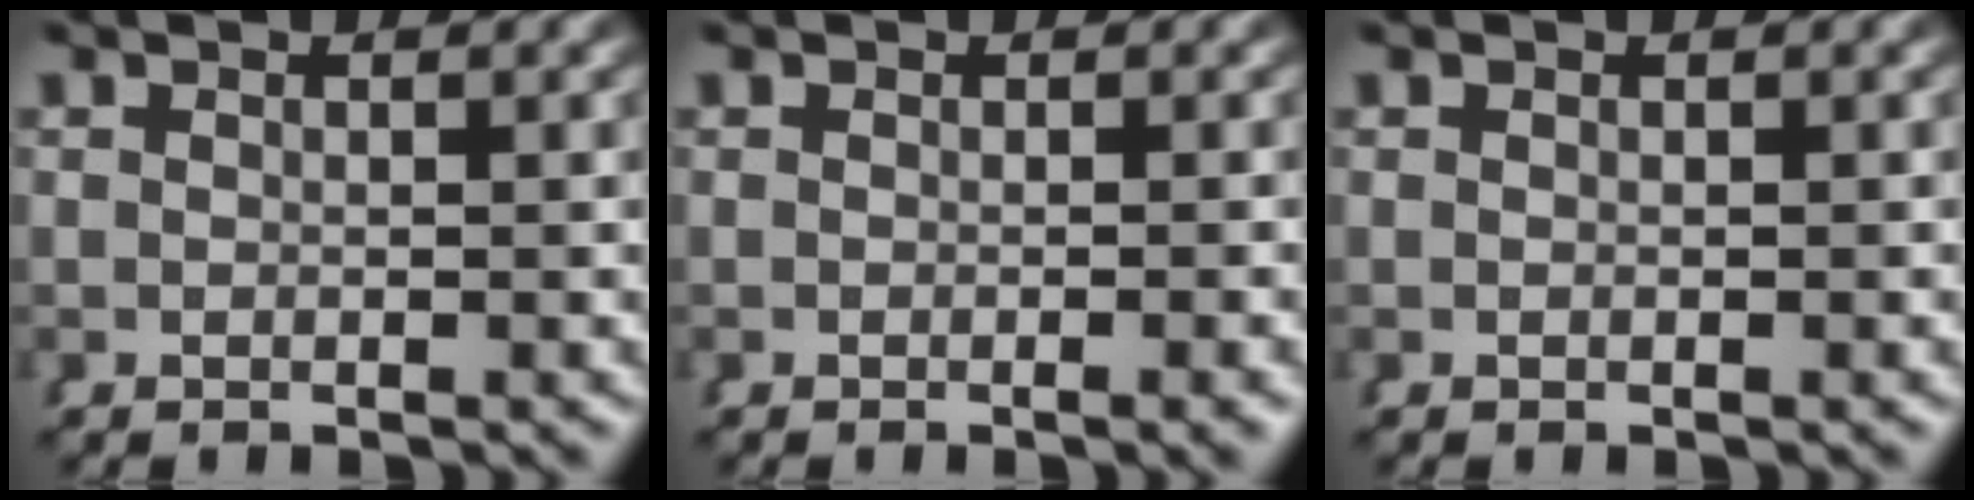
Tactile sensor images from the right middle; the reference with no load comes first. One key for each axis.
{"total": 0.7, "fx": -0.4, "fy": -0.1, "fz": 0.5, "tx": -0.006, "ty": 0.004, "tz": -0.009}
{"total": 0.0}